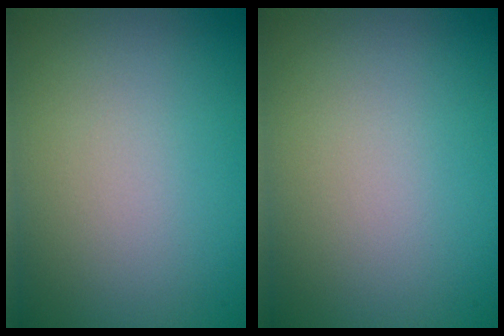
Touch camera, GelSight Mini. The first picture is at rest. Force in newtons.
{"total": 0.0}